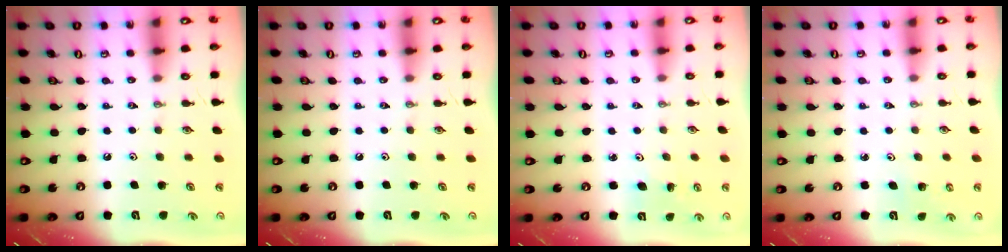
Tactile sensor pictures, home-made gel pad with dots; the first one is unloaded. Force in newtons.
{"total": 0.0}
{"total": 4.7, "press": 4.7, "slide": 0.4}
{"total": 1.0, "press": 1.0, "slide": 0.1}